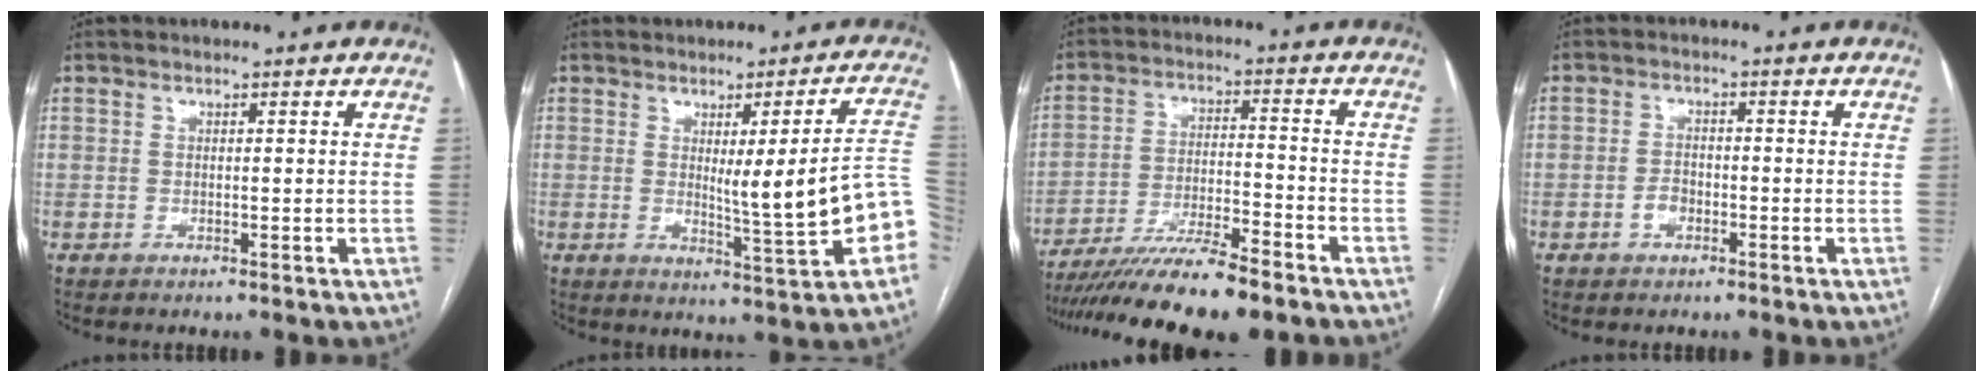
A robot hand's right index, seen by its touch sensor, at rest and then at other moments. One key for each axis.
{"total": 11.5, "fx": -1.8, "fy": 0.1, "fz": 11.3, "tx": -0.141, "ty": 0.000, "tz": -0.022}
{"total": 14.2, "fx": -11.8, "fy": 0.7, "fz": 7.9, "tx": -0.134, "ty": -0.021, "tz": -0.197}
{"total": 2.3, "fx": -1.2, "fy": 1.6, "fz": 1.3, "tx": -0.022, "ty": 0.006, "tz": -0.022}